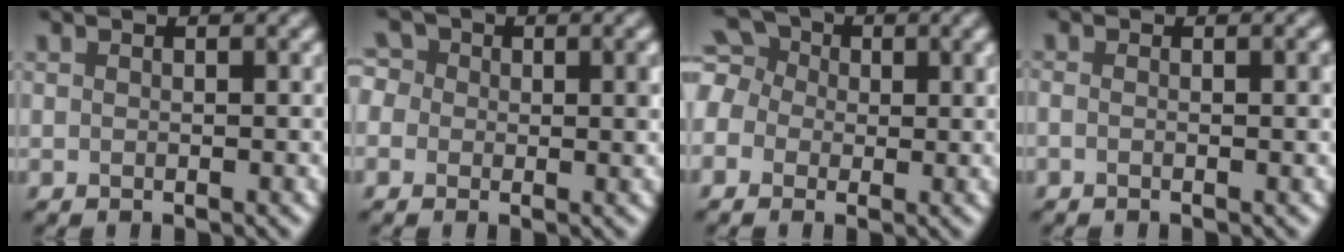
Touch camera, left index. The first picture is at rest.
{"total": 4.0, "force": [0.9, 3.2, 2.2], "torque": [-0.027, 0.018, -0.015]}
{"total": 5.8, "force": [1.0, 4.8, 3.0], "torque": [-0.069, 0.030, -0.017]}
{"total": 1.5, "force": [-0.3, 0.5, 1.3], "torque": [-0.018, -0.003, -0.015]}